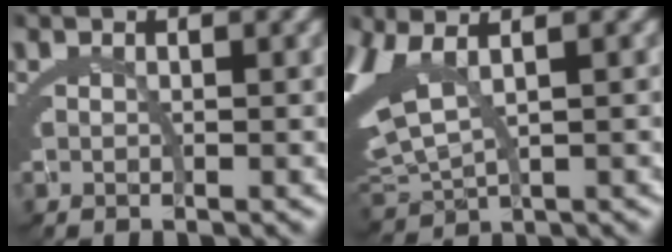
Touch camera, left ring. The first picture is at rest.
{"total": 5.7, "force": [1.8, 3.5, 4.1], "torque": [-0.119, -0.005, 0.044]}